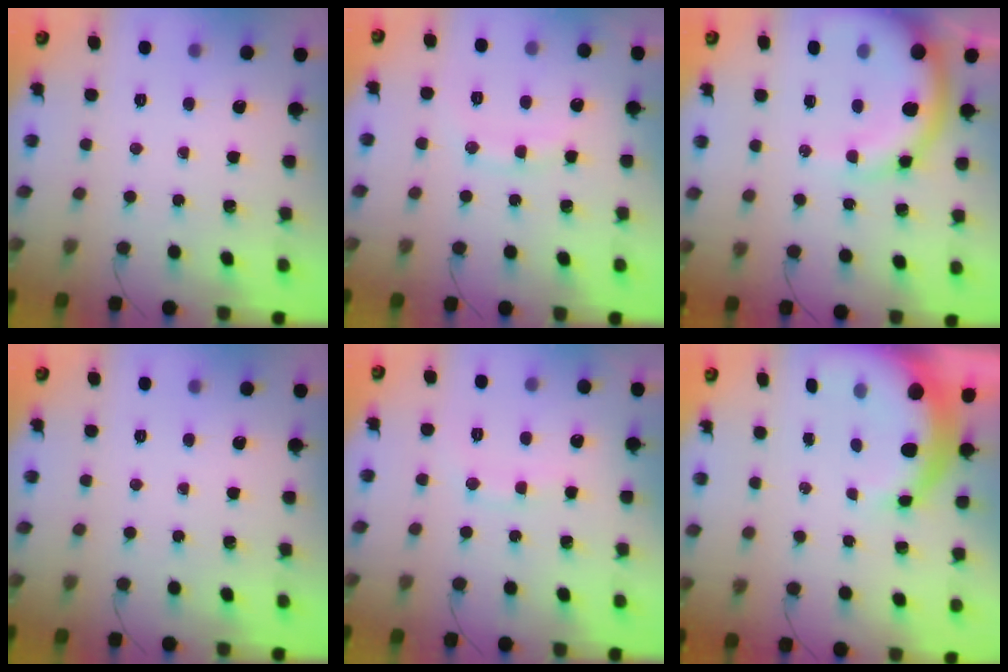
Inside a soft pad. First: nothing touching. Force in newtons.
{"total": 9.2, "press": 9.2, "slide": 0.9}
{"total": 12.8, "press": 12.5, "slide": 2.8}
{"total": 0.0}
{"total": 8.3, "press": 8.2, "slide": 1.4}
{"total": 9.0, "press": 8.9, "slide": 1.6}